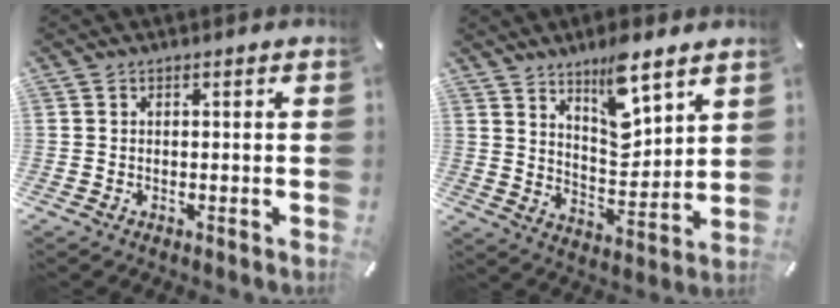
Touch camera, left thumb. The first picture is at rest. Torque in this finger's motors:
{"motor_torque": [0.66, -0.05, 0.34, -0.16, 0.12]}